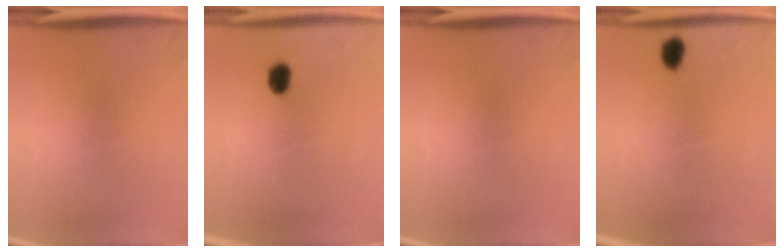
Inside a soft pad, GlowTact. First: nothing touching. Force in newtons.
{"total": 2.6}
{"total": 0.0}
{"total": 2.4}